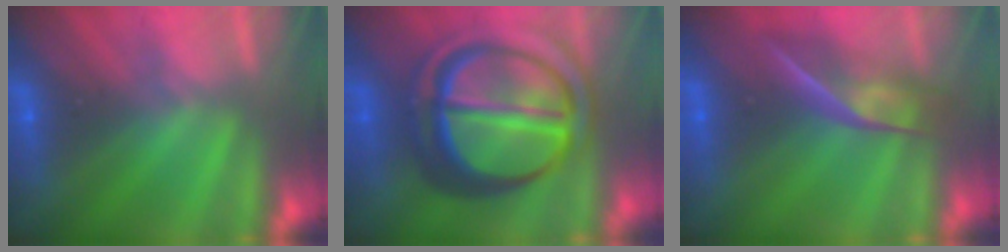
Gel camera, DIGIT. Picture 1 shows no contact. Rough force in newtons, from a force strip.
{"total": 7.8}
{"total": 2.6}